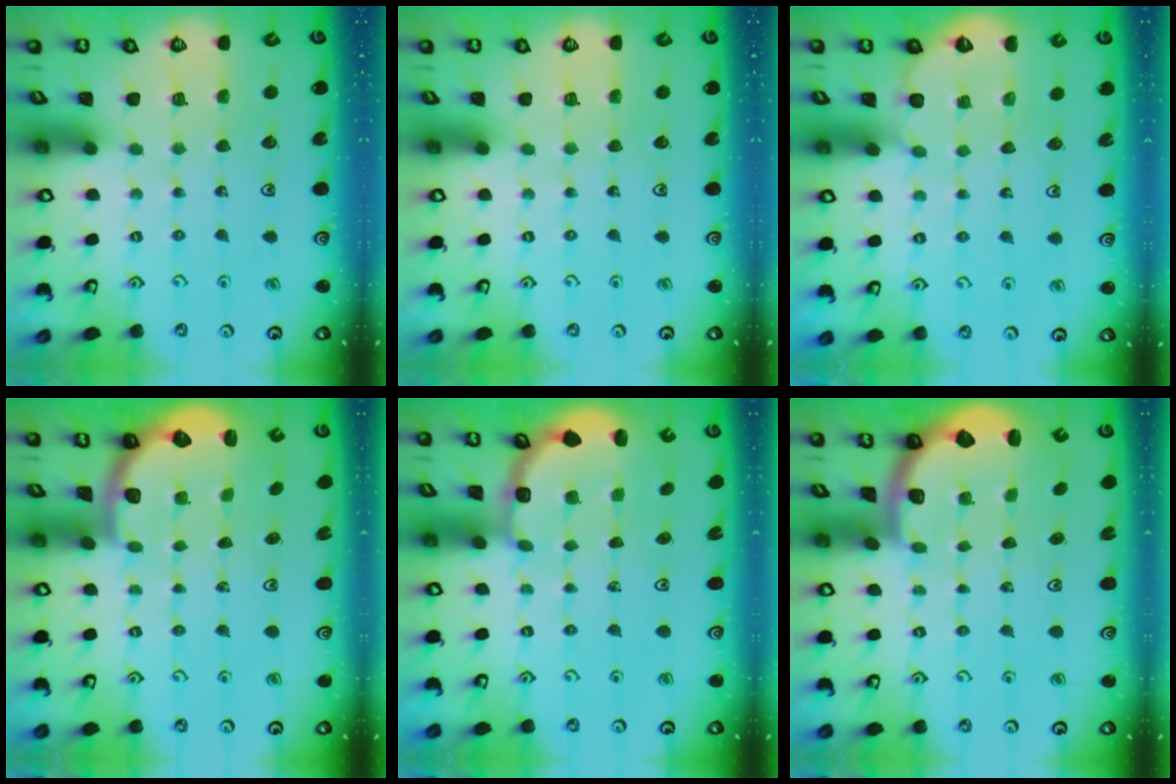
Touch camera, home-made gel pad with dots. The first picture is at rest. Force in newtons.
{"total": 0.0}
{"total": 3.3, "press": 3.2, "slide": 0.3}
{"total": 2.3, "press": 2.0, "slide": 1.3}
{"total": 3.1, "press": 2.5, "slide": 1.9}
{"total": 1.9, "press": 1.8, "slide": 0.5}